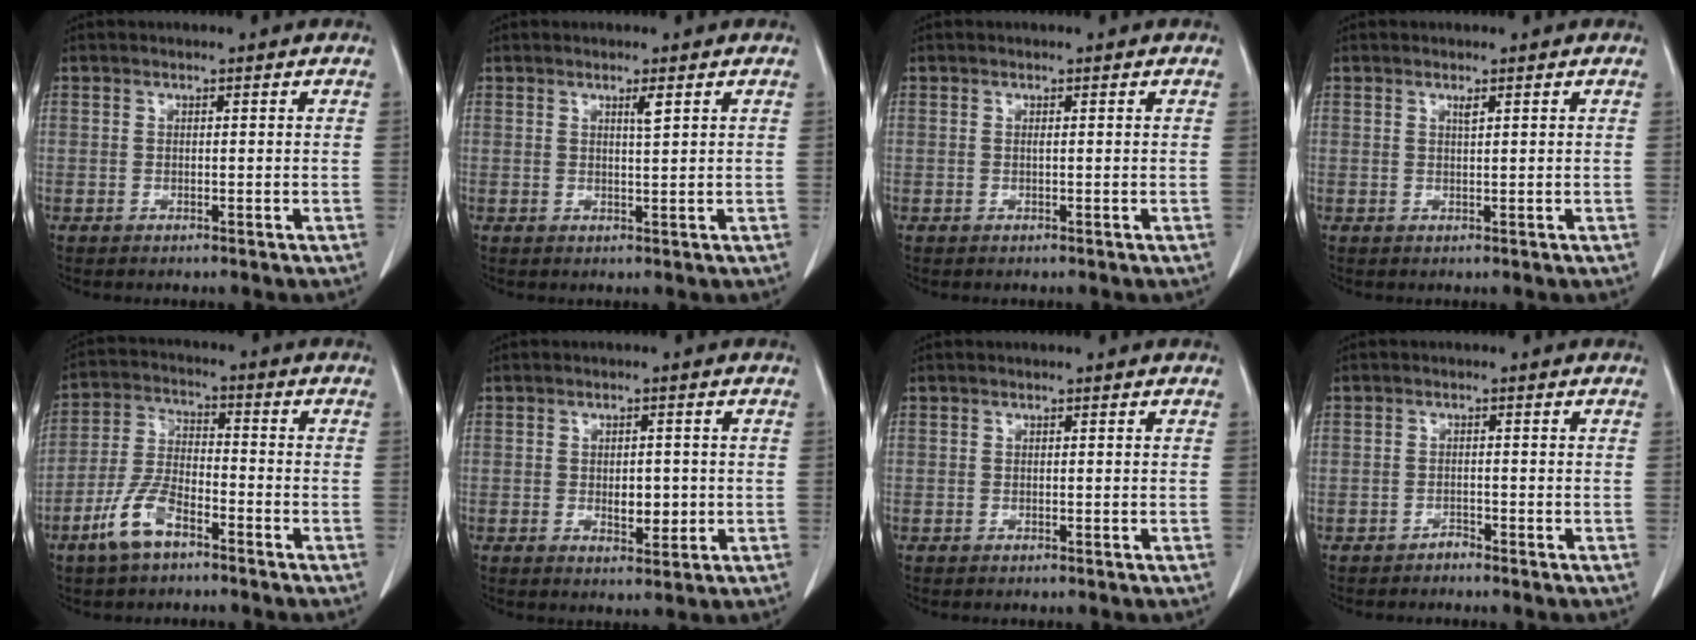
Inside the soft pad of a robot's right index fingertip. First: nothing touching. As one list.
[{"total": 1.4, "force": [0.8, -0.1, 1.2], "torque": [-0.023, -0.005, 0.013]}, {"total": 0.0}, {"total": 0.7, "force": [0.5, 0.0, 0.6], "torque": [-0.012, -0.003, 0.009]}, {"total": 8.2, "force": [-5.1, 3.0, 5.6], "torque": [-0.133, -0.001, -0.102]}, {"total": 3.7, "force": [-0.4, 2.0, 3.1], "torque": [-0.045, -0.001, 0.002]}, {"total": 0.0}, {"total": 1.0, "force": [-0.9, 0.4, -0.1], "torque": [0.003, 0.001, -0.020]}]